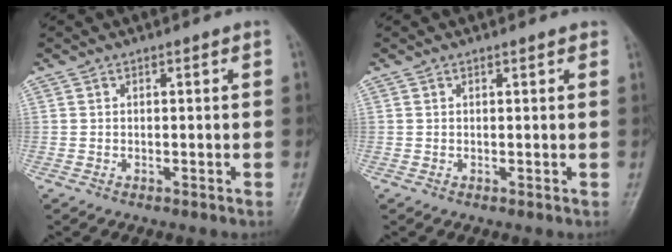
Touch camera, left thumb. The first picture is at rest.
{"total": 1.1, "force": [0.8, 0.3, 0.7], "torque": [-0.008, -0.001, 0.007]}